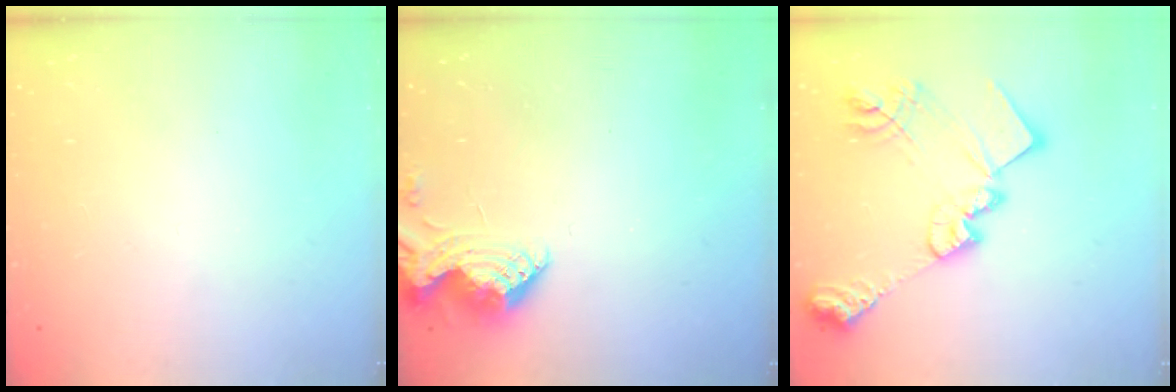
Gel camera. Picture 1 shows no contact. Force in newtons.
{"total": 8.0, "press": 8.0, "slide": 0.9}
{"total": 21.7, "press": 21.7, "slide": 1.2}